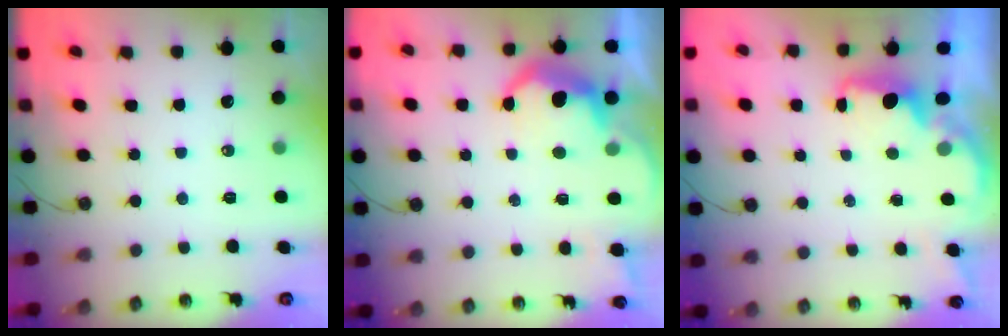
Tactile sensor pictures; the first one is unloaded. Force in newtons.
{"total": 8.2, "press": 8.2, "slide": 0.8}
{"total": 1.9, "press": 1.8, "slide": 0.6}